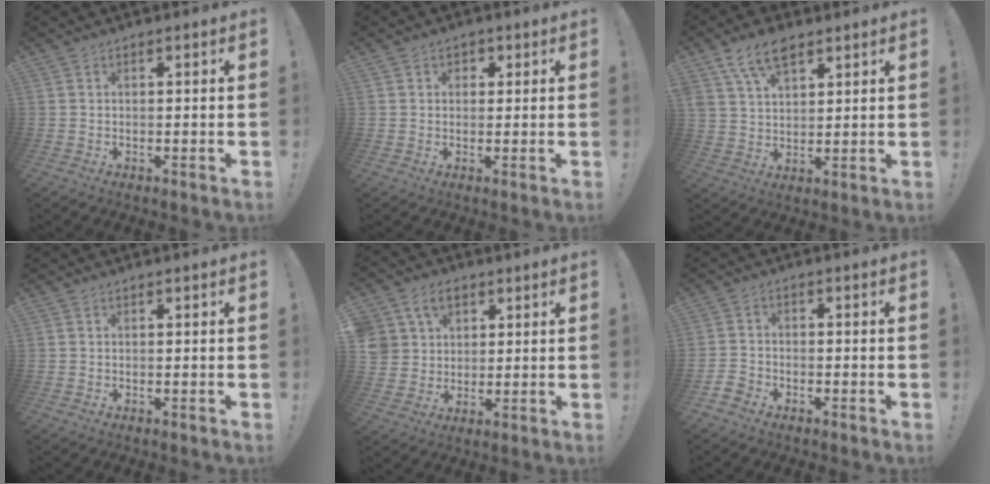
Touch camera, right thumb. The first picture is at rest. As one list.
[{"total": 2.1, "force": [0.6, 2.0, 0.5], "torque": [0.000, 0.001, 0.007]}, {"total": 9.8, "force": [6.3, 5.1, 5.5], "torque": [-0.107, -0.015, 0.121]}, {"total": 0.0}, {"total": 9.7, "force": [4.7, 7.8, 3.3], "torque": [-0.064, -0.012, 0.098]}, {"total": 3.5, "force": [-2.6, 2.1, 1.1], "torque": [-0.034, 0.009, -0.050]}]